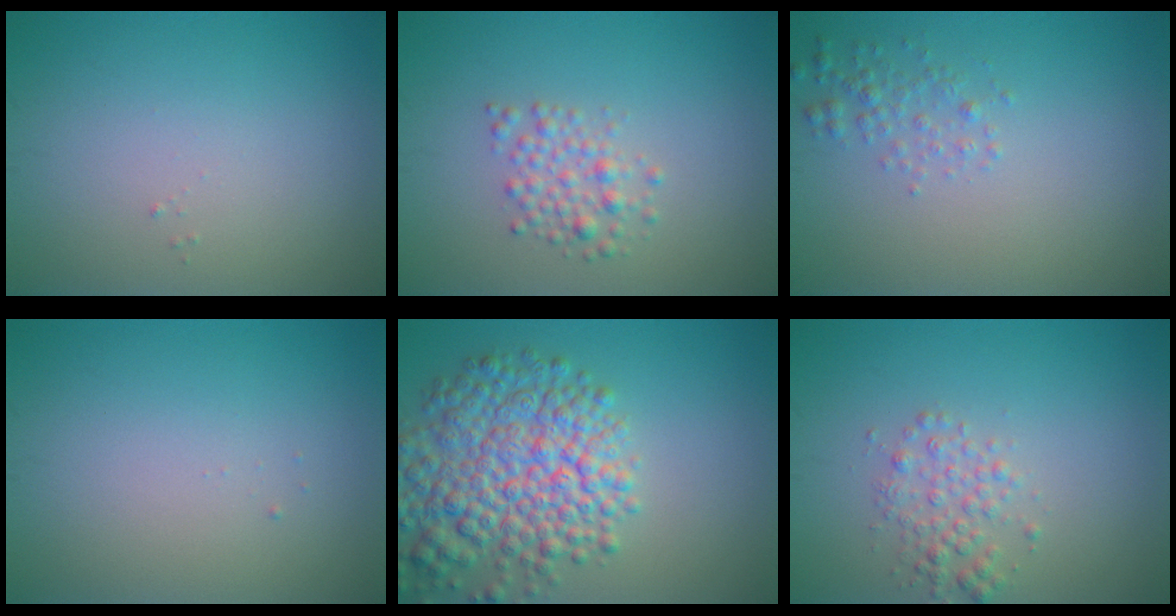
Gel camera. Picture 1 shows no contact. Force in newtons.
{"total": 2.2, "press": 2.2, "slide": 0.0}
{"total": 1.5, "press": 1.5, "slide": 0.0}
{"total": 0.0}
{"total": 8.8, "press": 8.7, "slide": 0.4}
{"total": 2.2, "press": 2.2, "slide": 0.0}